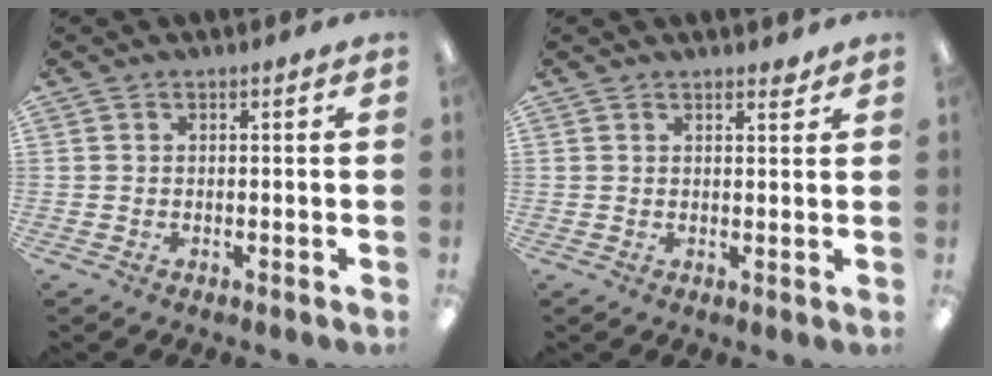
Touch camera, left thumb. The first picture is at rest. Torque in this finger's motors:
{"motor_torque": [-0.32, -0.23, -0.31, -0.23, 0.03]}